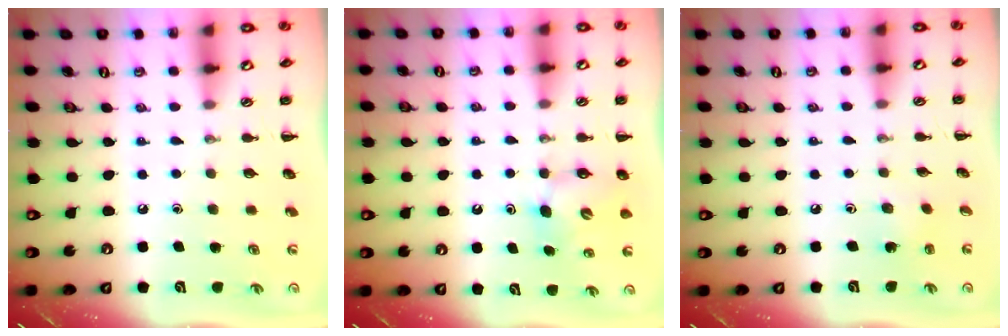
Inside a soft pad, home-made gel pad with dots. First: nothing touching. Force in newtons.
{"total": 4.6, "press": 4.5, "slide": 0.9}
{"total": 2.6, "press": 2.5, "slide": 0.8}